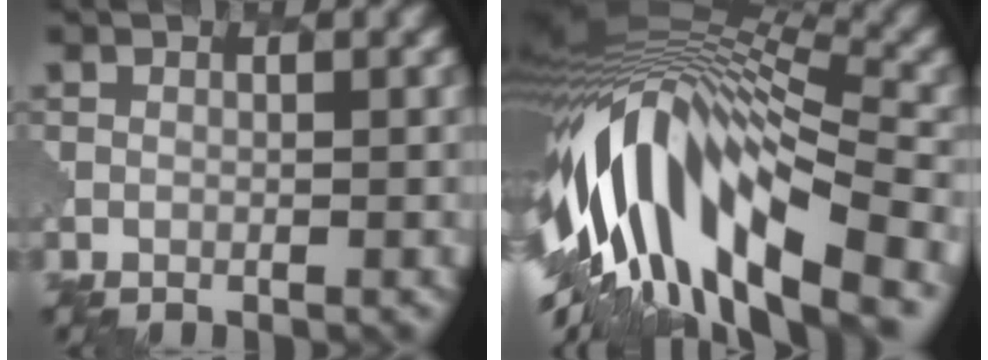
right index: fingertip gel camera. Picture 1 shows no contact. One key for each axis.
{"total": 15.2, "fx": -3.7, "fy": 6.6, "fz": 13.1, "tx": -0.242, "ty": 0.030, "tz": -0.067}